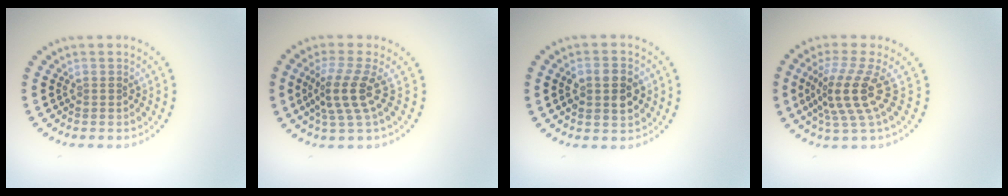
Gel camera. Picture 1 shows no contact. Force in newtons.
{"total": 3.5, "press": 2.7, "slide": 2.3}
{"total": 3.8, "press": 3.7, "slide": 0.3}
{"total": 4.2, "press": 3.0, "slide": 3.0}